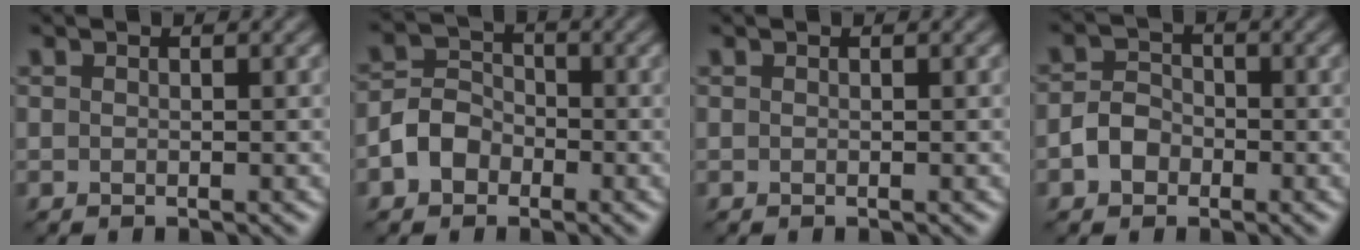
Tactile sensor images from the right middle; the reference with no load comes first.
{"total": 3.5, "force": [-1.8, 2.6, 1.4], "torque": [-0.020, 0.005, -0.040]}
{"total": 0.0}
{"total": 2.7, "force": [-1.4, 2.0, 1.1], "torque": [-0.017, 0.003, -0.034]}